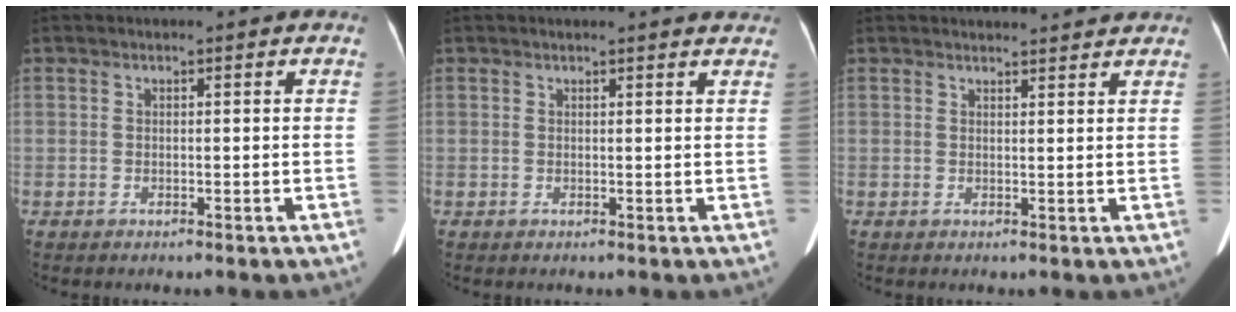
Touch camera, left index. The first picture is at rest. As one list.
[{"total": 5.7, "force": [5.5, 0.7, 1.5], "torque": [-0.011, 0.006, 0.042]}, {"total": 5.1, "force": [5.0, 0.6, 1.1], "torque": [-0.016, 0.016, 0.054]}]